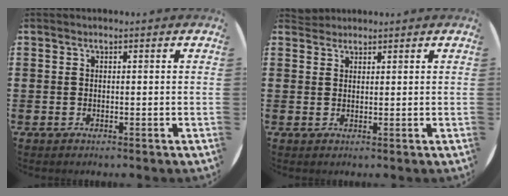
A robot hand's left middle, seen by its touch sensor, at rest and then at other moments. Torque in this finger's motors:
{"motor_torque": [0.29, -0.32, -0.14, 0.00]}